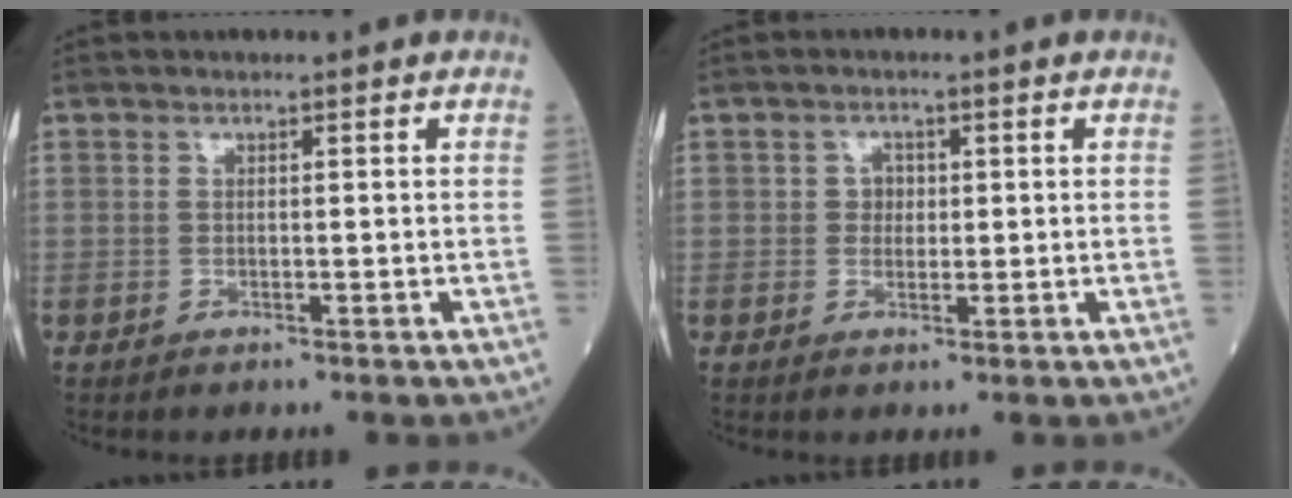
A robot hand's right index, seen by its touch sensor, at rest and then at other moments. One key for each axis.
{"total": 2.0, "fx": 0.3, "fy": 1.7, "fz": 1.0, "tx": -0.010, "ty": 0.002, "tz": 0.002}